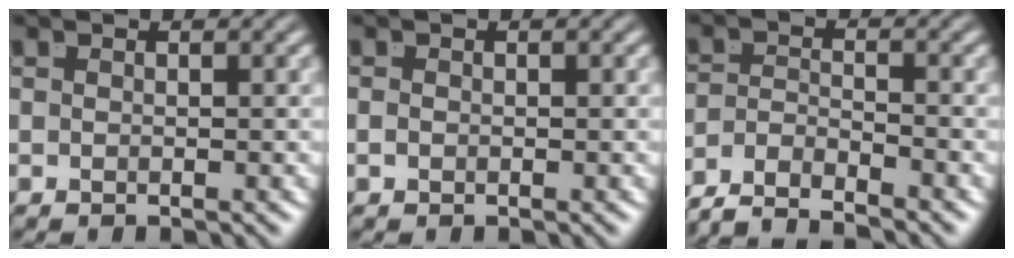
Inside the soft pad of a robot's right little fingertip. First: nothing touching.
{"total": 0.6, "force": [-0.3, -0.5, 0.1], "torque": [-0.006, -0.009, 0.003]}
{"total": 6.0, "force": [-4.9, 2.7, 2.1], "torque": [-0.035, -0.020, -0.080]}